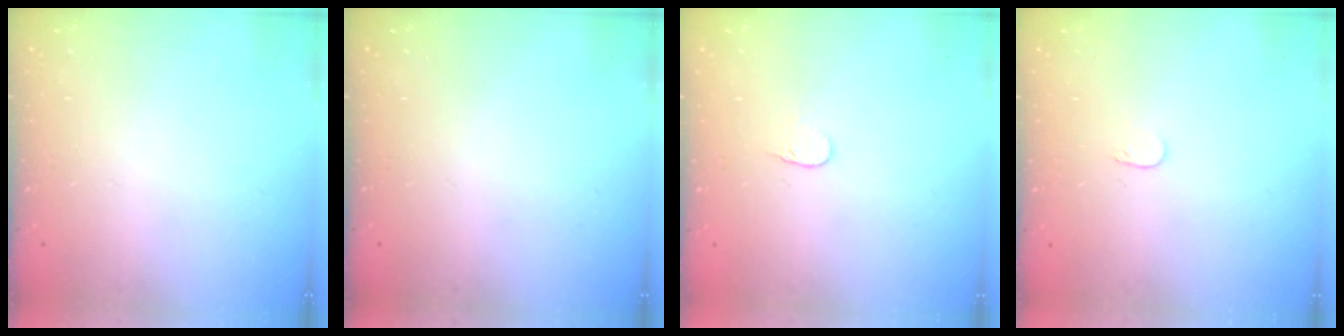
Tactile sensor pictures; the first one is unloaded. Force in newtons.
{"total": 0.0}
{"total": 3.8, "press": 3.7, "slide": 0.4}
{"total": 3.6, "press": 3.6, "slide": 0.3}